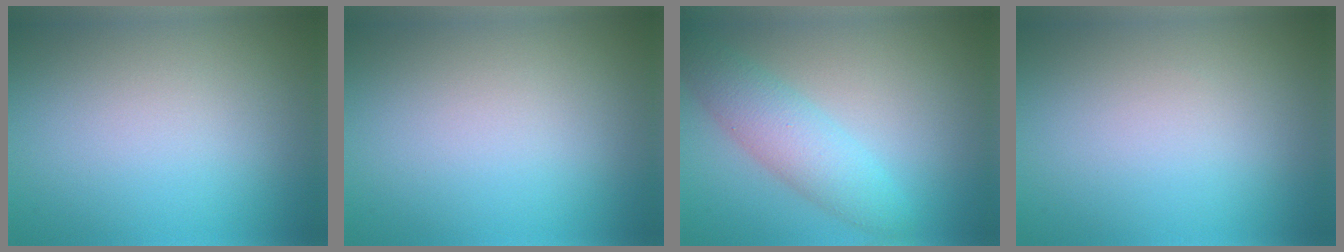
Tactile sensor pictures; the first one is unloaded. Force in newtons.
{"total": 0.0}
{"total": 4.4, "press": 4.4, "slide": 0.1}
{"total": 0.0}